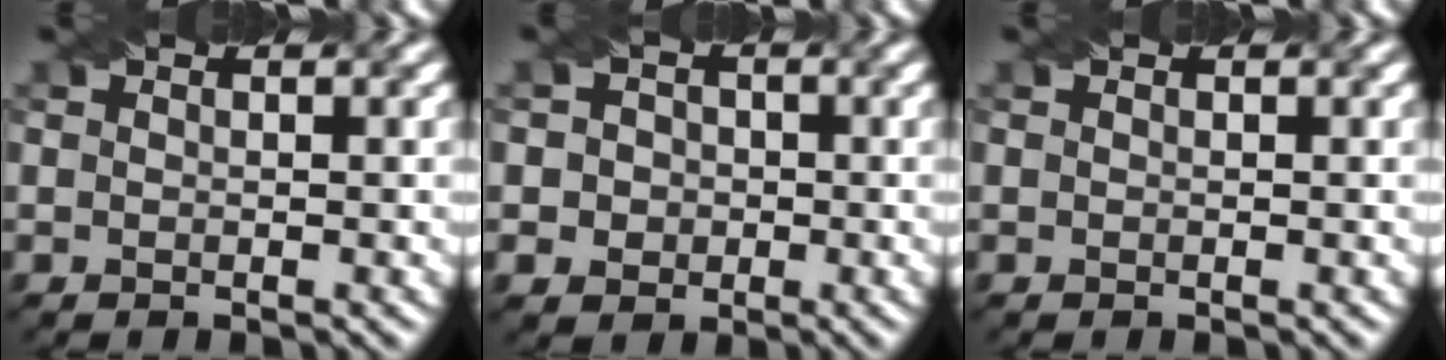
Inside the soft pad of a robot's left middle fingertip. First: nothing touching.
{"total": 3.5, "force": [0.0, 3.3, 1.2], "torque": [-0.001, 0.013, -0.015]}
{"total": 0.0}